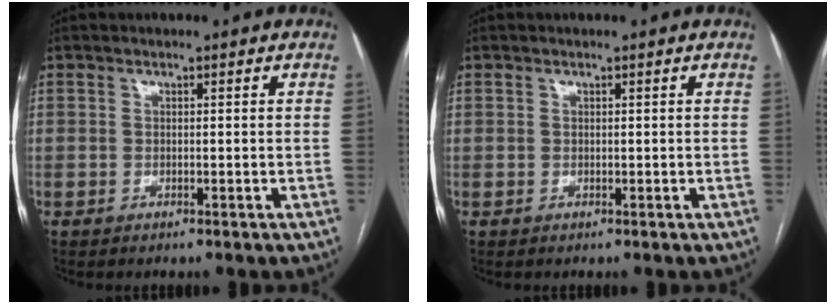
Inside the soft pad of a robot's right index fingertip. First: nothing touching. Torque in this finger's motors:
{"motor_torque": [0.93, 0.65, 0.16, 0.04]}